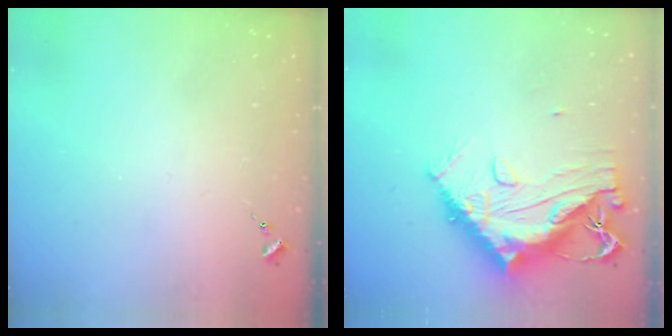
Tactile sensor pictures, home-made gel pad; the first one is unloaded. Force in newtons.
{"total": 16.4, "press": 16.3, "slide": 1.5}